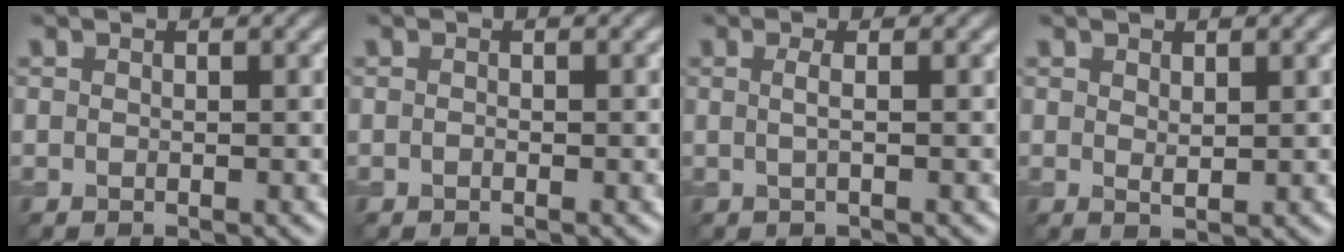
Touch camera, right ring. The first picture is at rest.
{"total": 0.0}
{"total": 1.2, "force": [0.1, 0.4, 1.2], "torque": [-0.019, 0.003, -0.003]}
{"total": 0.9, "force": [0.6, 0.3, 0.7], "torque": [-0.014, -0.003, 0.013]}